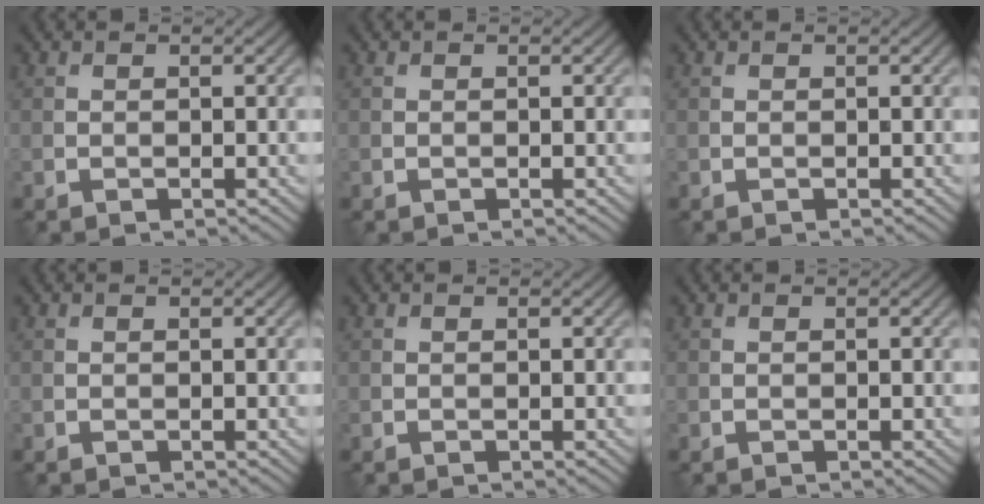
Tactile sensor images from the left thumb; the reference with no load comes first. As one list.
[{"total": 0.0}, {"total": 0.0}, {"total": 0.0}, {"total": 0.0}, {"total": 0.0}]